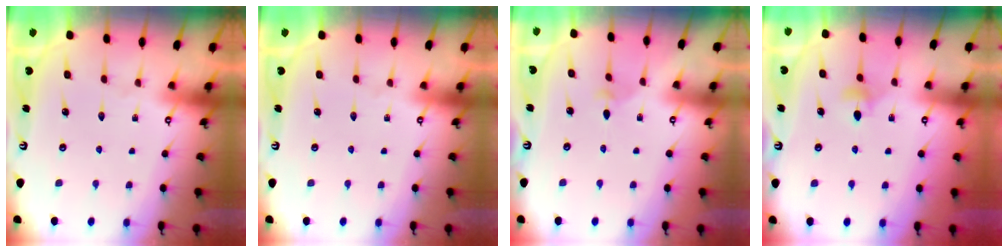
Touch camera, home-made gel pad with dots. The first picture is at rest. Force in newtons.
{"total": 0.0}
{"total": 2.9, "press": 2.8, "slide": 0.6}
{"total": 3.8, "press": 3.7, "slide": 0.7}